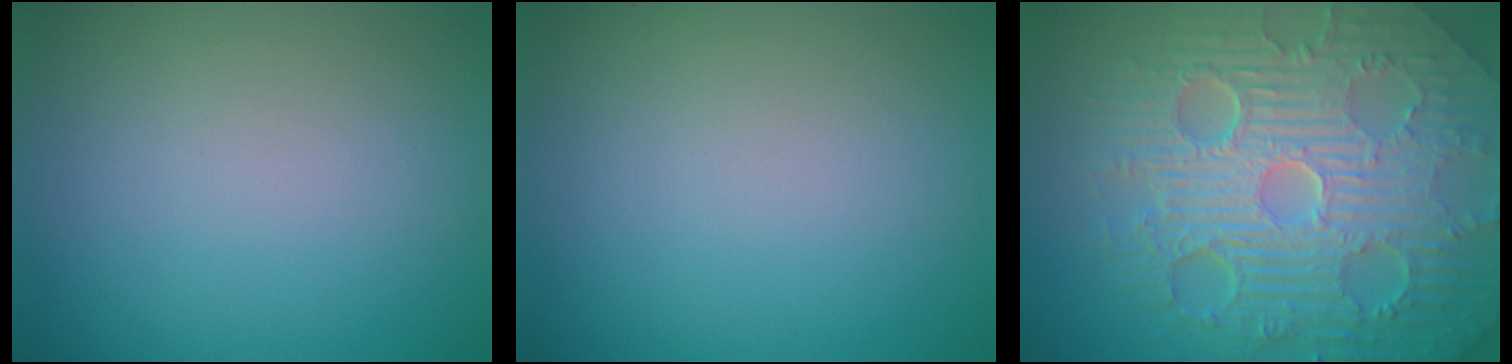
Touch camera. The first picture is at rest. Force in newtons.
{"total": 0.0}
{"total": 11.8, "press": 7.5, "slide": 9.0}